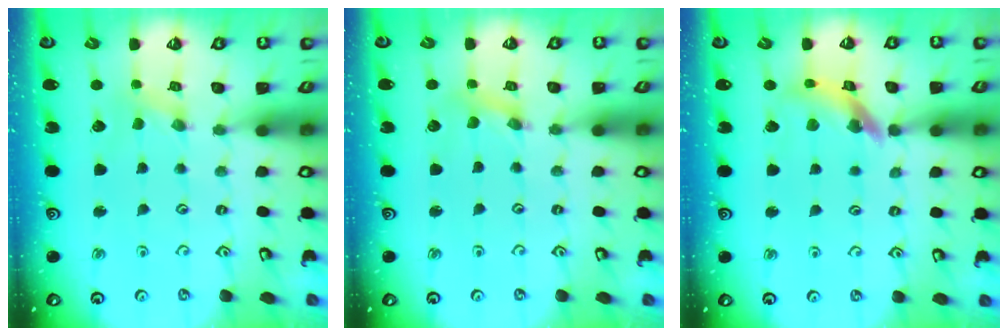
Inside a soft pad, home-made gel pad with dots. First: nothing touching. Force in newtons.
{"total": 1.5, "press": 1.5, "slide": 0.1}
{"total": 11.9, "press": 11.8, "slide": 1.2}